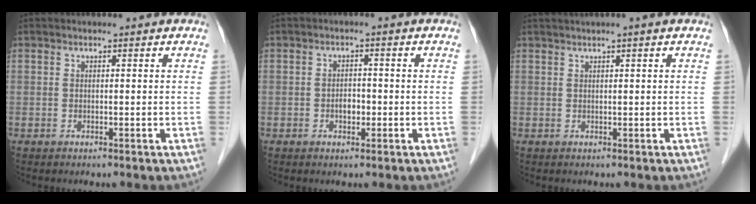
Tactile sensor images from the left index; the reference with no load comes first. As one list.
[{"total": 2.2, "force": [-0.7, 1.3, 1.6], "torque": [-0.023, 0.006, -0.010]}, {"total": 1.7, "force": [1.0, -0.4, 1.3], "torque": [-0.026, 0.008, 0.022]}]